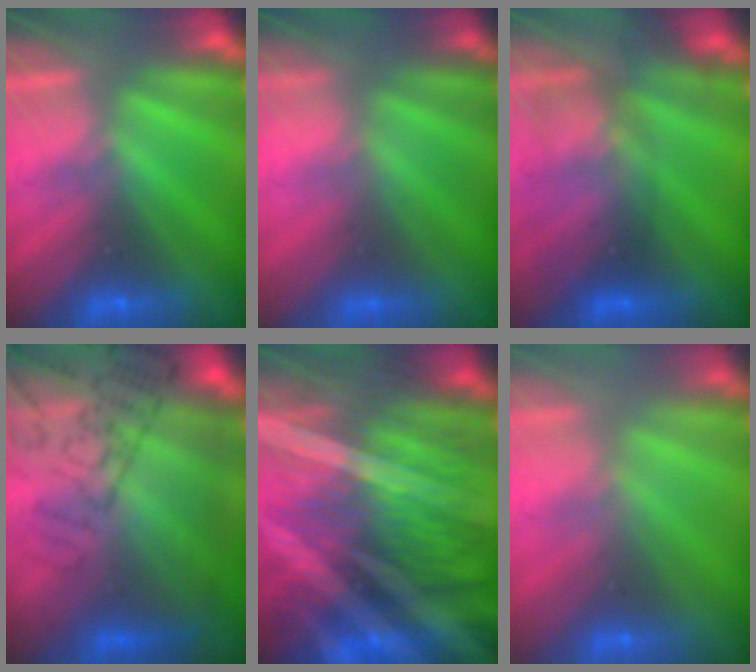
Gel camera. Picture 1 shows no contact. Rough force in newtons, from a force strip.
{"total": 2.5}
{"total": 2.7}
{"total": 7.0}
{"total": 8.2}
{"total": 2.9}